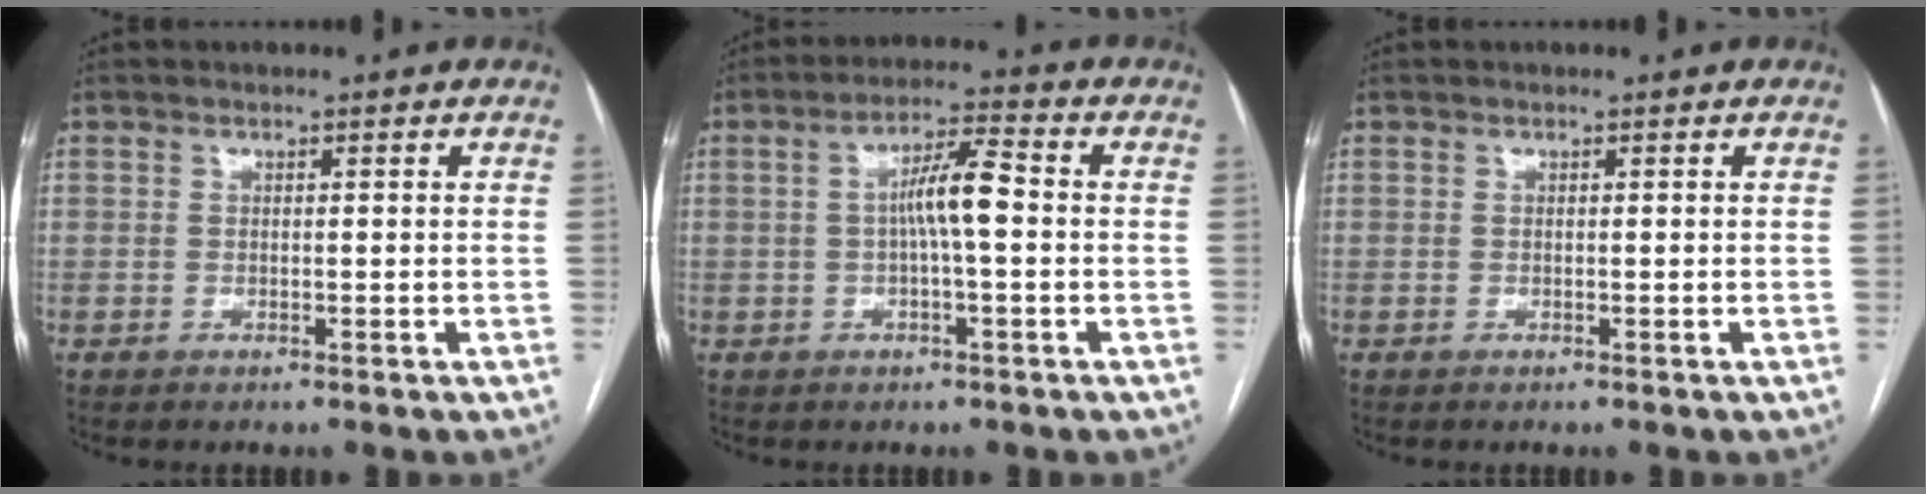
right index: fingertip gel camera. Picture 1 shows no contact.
{"total": 6.5, "force": [-0.1, 0.7, 6.5], "torque": [-0.117, 0.016, -0.003]}
{"total": 0.0}